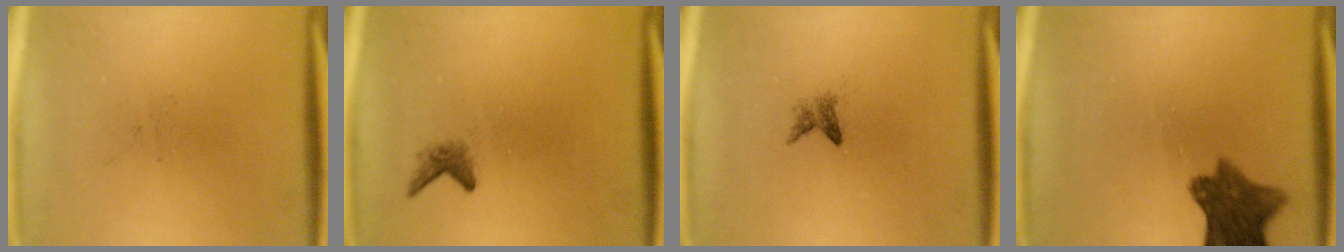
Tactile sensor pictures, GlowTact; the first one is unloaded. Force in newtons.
{"total": 1.4}
{"total": 1.4}
{"total": 8.7}